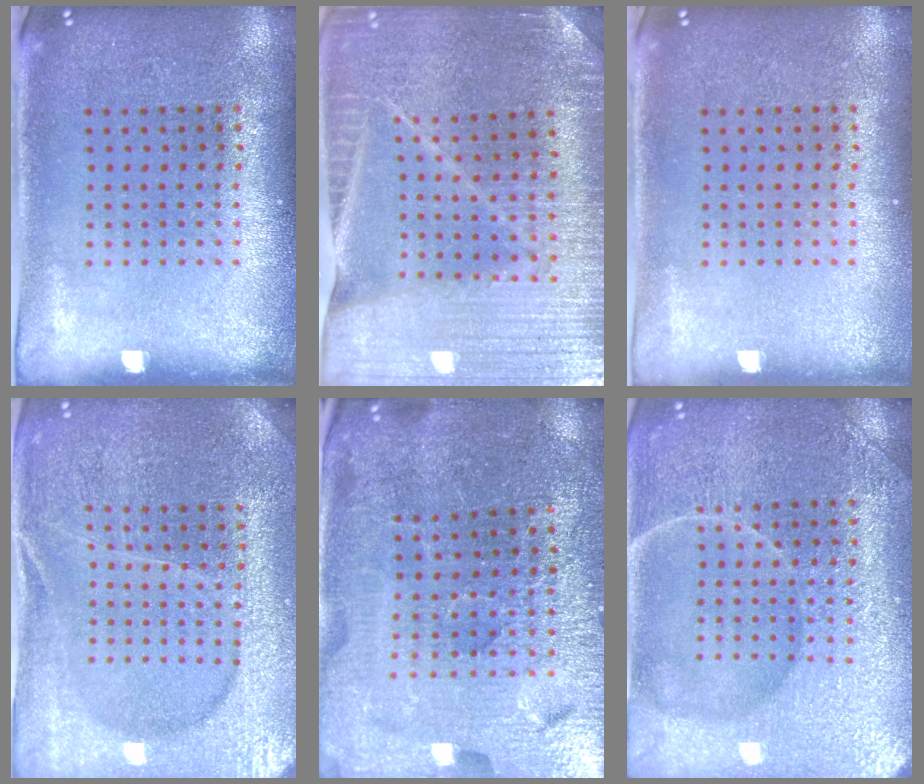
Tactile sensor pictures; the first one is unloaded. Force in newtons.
{"total": 3.3, "press": 3.2, "slide": 0.4}
{"total": 0.0}
{"total": 4.2, "press": 4.0, "slide": 1.3}
{"total": 4.4, "press": 4.2, "slide": 1.1}
{"total": 4.7, "press": 4.7, "slide": 0.6}